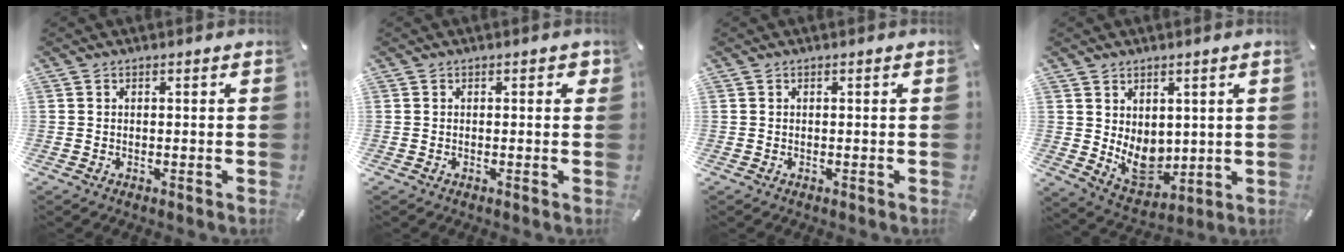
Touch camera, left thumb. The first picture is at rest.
{"total": 1.0, "force": [0.1, 0.6, 0.7], "torque": [-0.006, 0.001, -0.001]}
{"total": 0.0}
{"total": 8.8, "force": [1.6, 7.2, 4.8], "torque": [-0.073, -0.028, 0.035]}